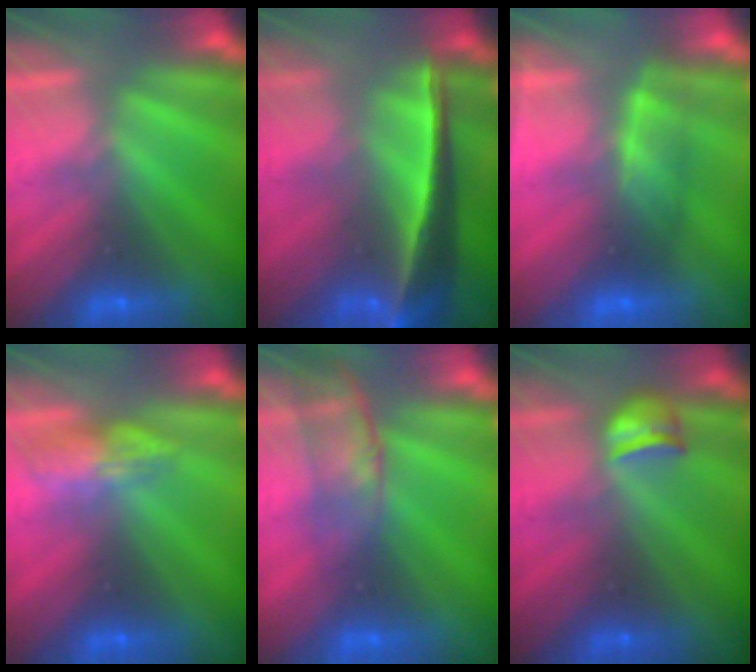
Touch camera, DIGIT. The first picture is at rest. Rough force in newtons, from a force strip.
{"total": 7.7}
{"total": 3.8}
{"total": 2.5}
{"total": 3.1}
{"total": 2.3}